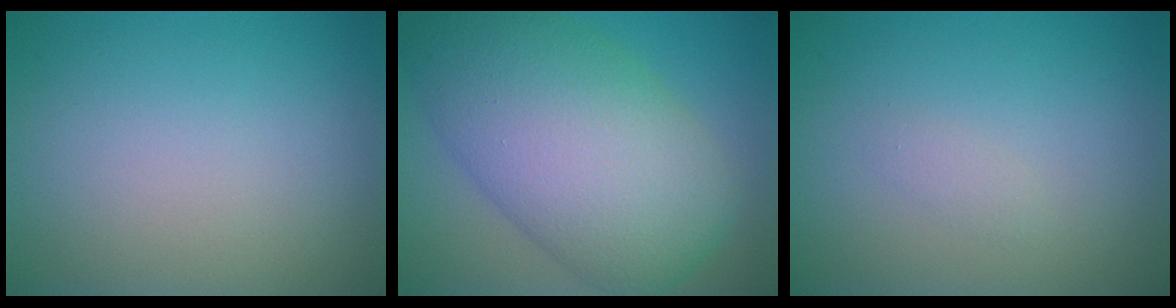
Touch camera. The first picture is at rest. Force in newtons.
{"total": 12.7, "press": 12.7, "slide": 0.4}
{"total": 0.7, "press": 0.7, "slide": 0.0}